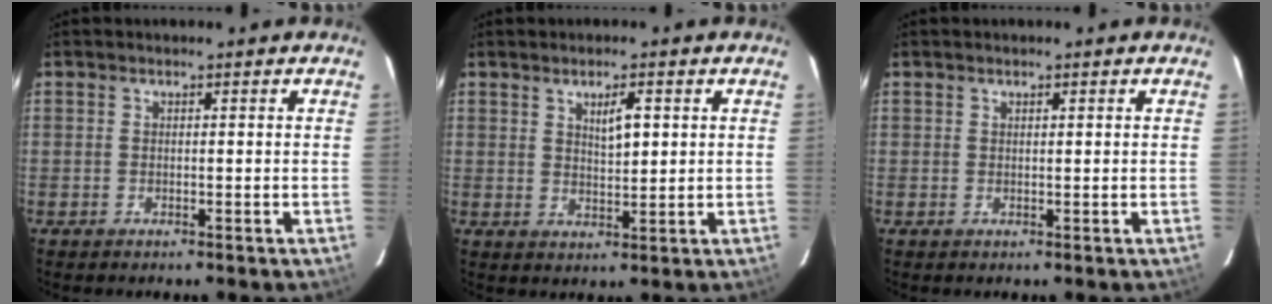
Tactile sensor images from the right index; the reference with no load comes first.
{"total": 4.4, "force": [1.7, 1.4, 3.7], "torque": [-0.063, 0.002, 0.032]}
{"total": 0.5, "force": [0.4, 0.3, 0.3], "torque": [-0.005, 0.001, 0.007]}